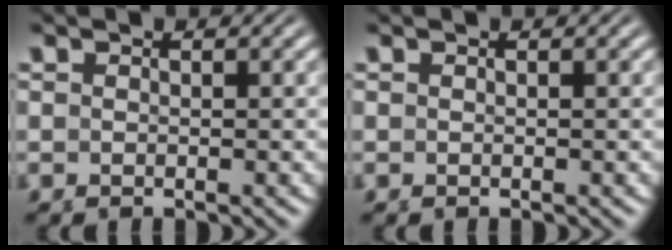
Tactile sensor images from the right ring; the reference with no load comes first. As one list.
[{"total": 0.0}]